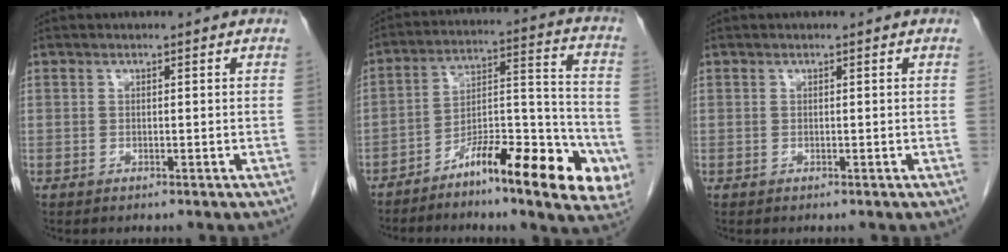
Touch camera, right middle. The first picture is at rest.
{"total": 16.9, "force": [-9.0, 3.0, 14.0], "torque": [-0.187, 0.025, -0.137]}
{"total": 0.0}